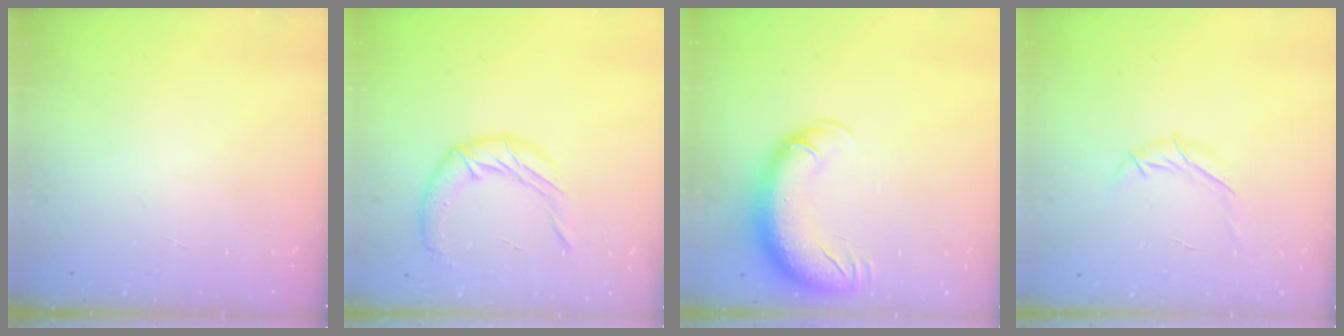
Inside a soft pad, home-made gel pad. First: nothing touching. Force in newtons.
{"total": 10.3, "press": 10.3, "slide": 1.3}
{"total": 13.4, "press": 13.0, "slide": 3.1}
{"total": 5.6, "press": 5.6, "slide": 0.8}